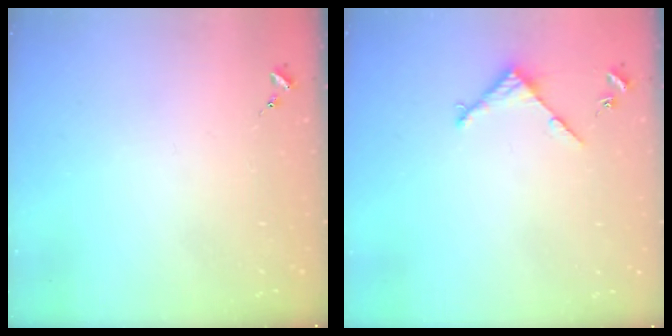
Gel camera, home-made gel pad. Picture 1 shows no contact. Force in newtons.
{"total": 3.4, "press": 3.4, "slide": 0.4}